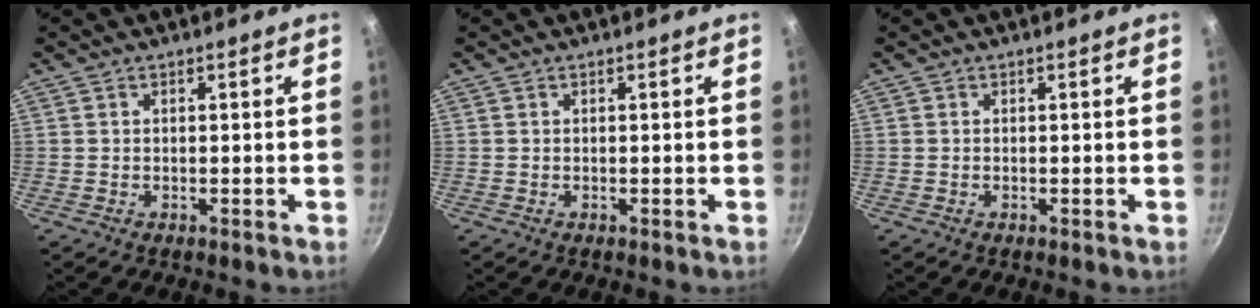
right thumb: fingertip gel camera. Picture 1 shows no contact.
{"total": 0.0}
{"total": 0.0}